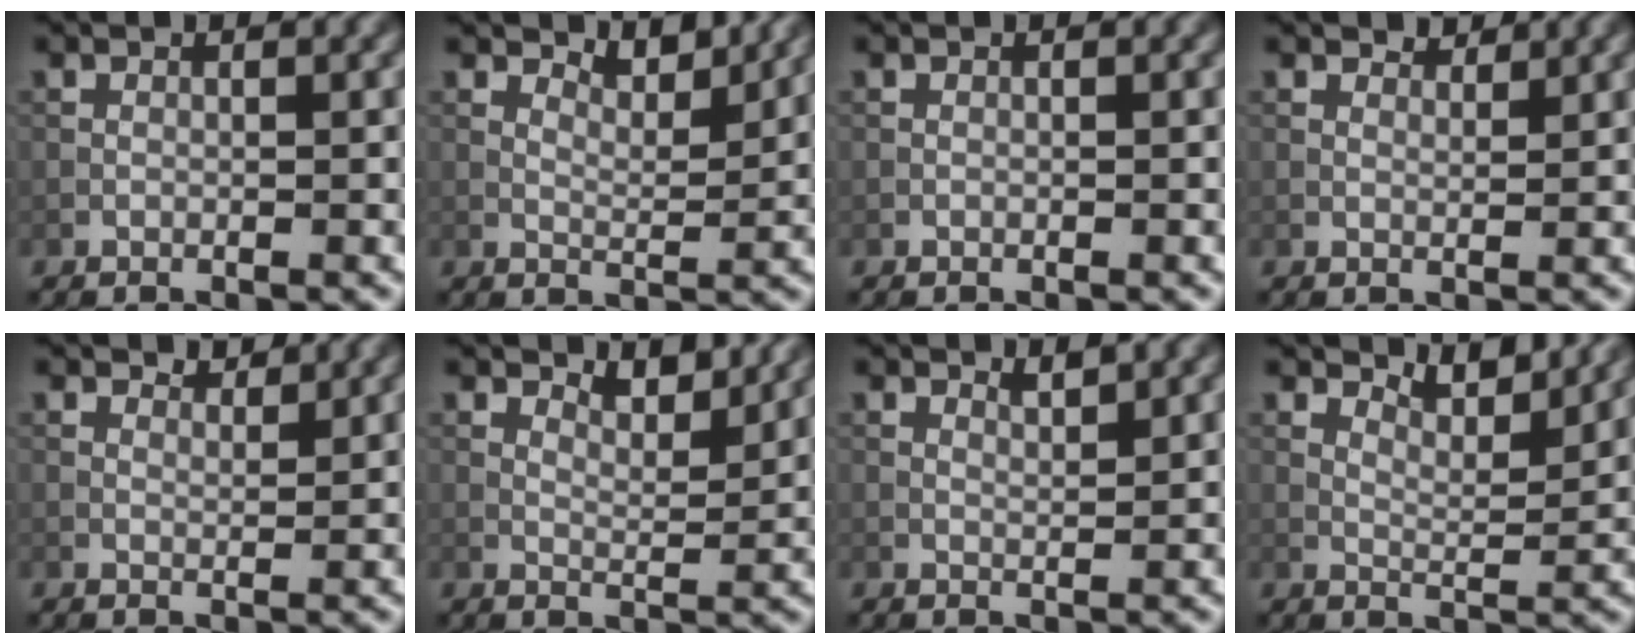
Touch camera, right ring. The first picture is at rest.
{"total": 3.6, "force": [3.2, 0.8, 1.3], "torque": [-0.031, -0.011, 0.044]}
{"total": 0.0}
{"total": 1.8, "force": [1.7, 0.5, 0.5], "torque": [-0.016, -0.003, 0.024]}
{"total": 1.9, "force": [1.8, 0.5, 0.6], "torque": [-0.016, -0.004, 0.026]}
{"total": 3.4, "force": [2.9, 1.0, 1.6], "torque": [-0.033, -0.012, 0.039]}
{"total": 1.2, "force": [1.1, 0.1, 0.6], "torque": [-0.013, -0.002, 0.019]}
{"total": 4.4, "force": [3.9, 0.9, 1.8], "torque": [-0.042, -0.009, 0.056]}